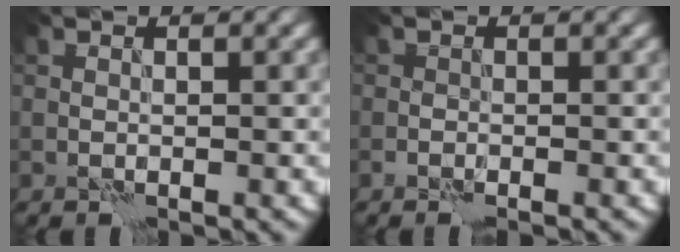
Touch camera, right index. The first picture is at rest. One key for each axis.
{"total": 0.8, "fx": -0.6, "fy": 0.2, "fz": 0.5, "tx": -0.008, "ty": 0.001, "tz": -0.012}